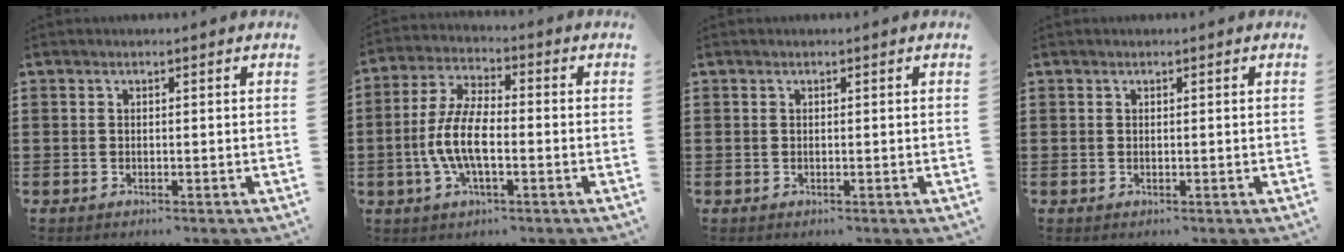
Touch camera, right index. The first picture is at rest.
{"total": 8.1, "force": [-2.1, 3.0, 7.2], "torque": [-0.171, -0.011, -0.046]}
{"total": 0.0}
{"total": 0.0}